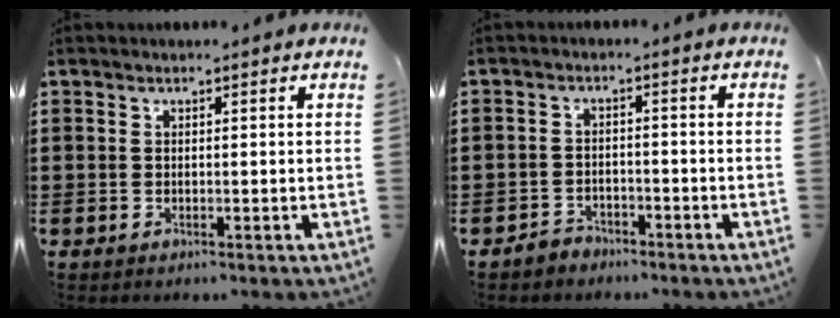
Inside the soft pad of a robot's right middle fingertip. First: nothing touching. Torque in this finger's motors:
{"motor_torque": [0.25, 0.06, -0.20, -0.06]}